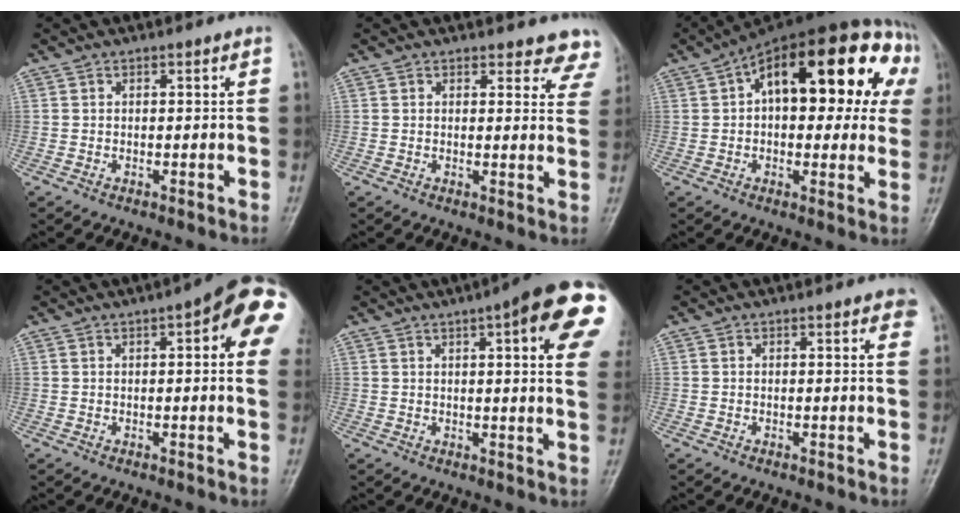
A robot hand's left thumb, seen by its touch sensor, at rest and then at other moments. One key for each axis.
{"total": 7.0, "fx": 6.5, "fy": 2.6, "fz": 0.6, "tx": 0.044, "ty": -0.031, "tz": 0.041}
{"total": 25.5, "fx": 6.3, "fy": 12.8, "fz": 21.1, "tx": -0.271, "ty": 0.048, "tz": 0.083}
{"total": 13.3, "fx": 4.1, "fy": 3.8, "fz": 12.1, "tx": -0.131, "ty": 0.005, "tz": 0.036}
{"total": 17.8, "fx": 6.9, "fy": 3.9, "fz": 16.0, "tx": -0.190, "ty": -0.006, "tz": 0.075}
{"total": 3.0, "fx": 1.7, "fy": 1.0, "fz": 2.2, "tx": -0.015, "ty": 0.002, "tz": 0.015}